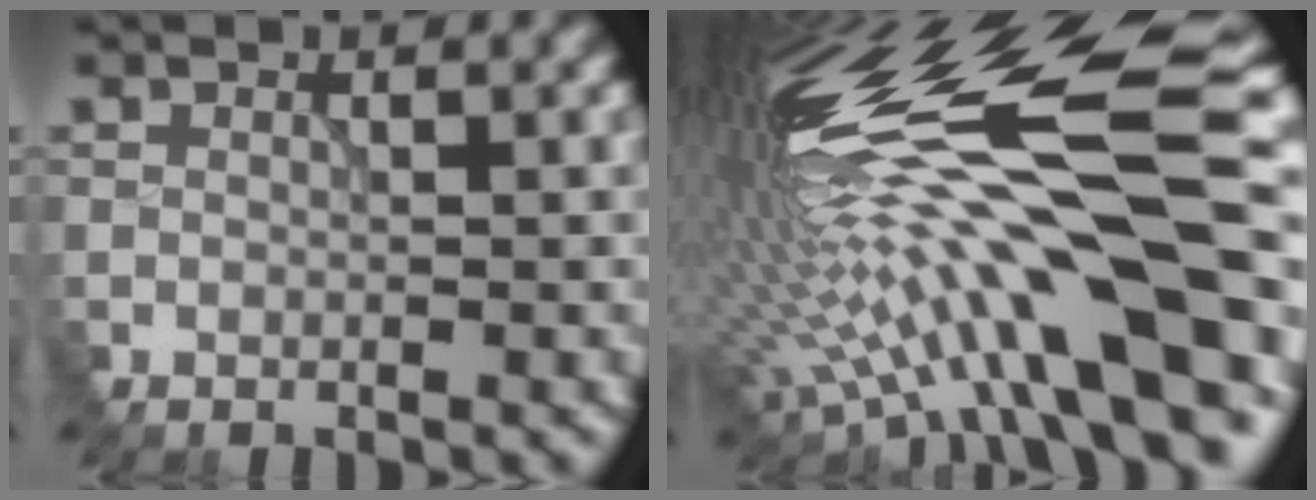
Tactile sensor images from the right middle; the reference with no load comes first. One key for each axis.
{"total": 20.1, "fx": 0.3, "fy": 5.9, "fz": 19.2, "tx": -0.338, "ty": 0.007, "tz": 0.003}